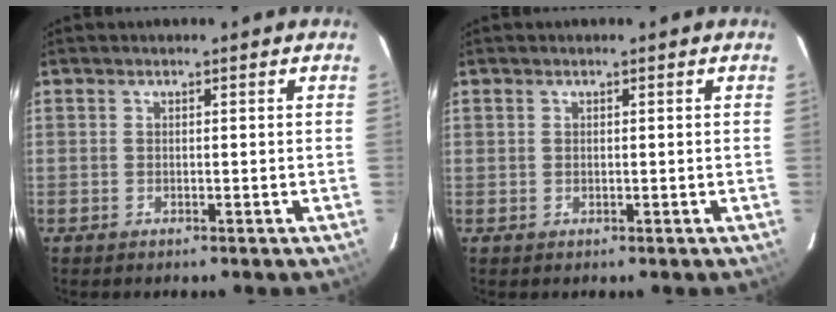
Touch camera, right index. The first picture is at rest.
{"total": 0.0}